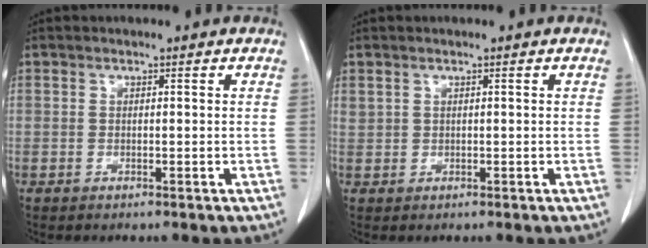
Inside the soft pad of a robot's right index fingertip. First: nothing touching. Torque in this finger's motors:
{"motor_torque": [1.05, 0.07, 0.40, 0.14]}